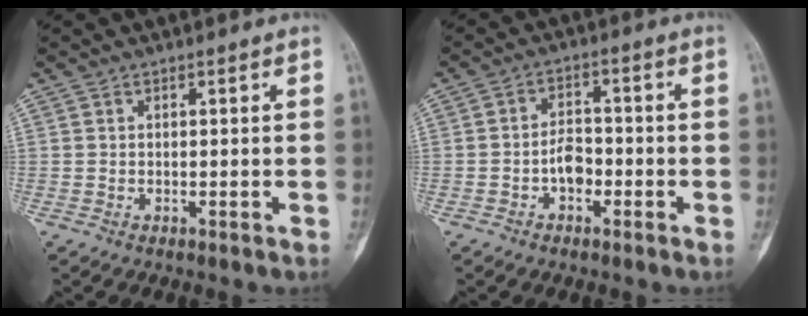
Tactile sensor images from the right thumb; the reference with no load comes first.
{"total": 4.5, "force": [-1.7, 2.9, 3.0], "torque": [-0.035, 0.020, -0.036]}